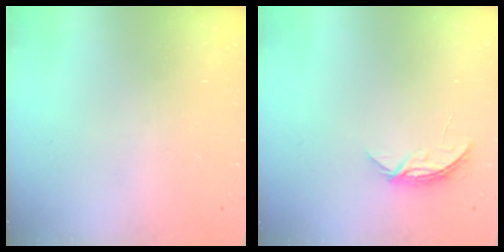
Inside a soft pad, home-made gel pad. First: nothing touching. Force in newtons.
{"total": 4.0, "press": 4.0, "slide": 0.5}